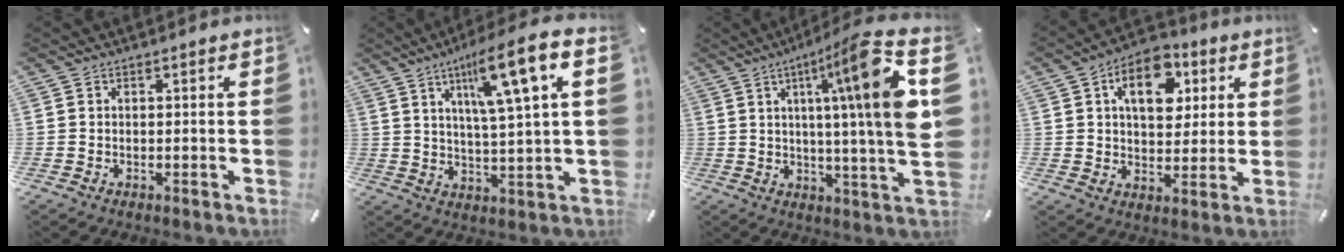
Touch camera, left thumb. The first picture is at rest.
{"total": 11.1, "force": [4.9, 1.1, 9.9], "torque": [-0.161, -0.020, 0.077]}
{"total": 21.4, "force": [6.8, 1.0, 20.2], "torque": [-0.307, -0.045, 0.084]}
{"total": 12.9, "force": [4.8, 8.6, 8.3], "torque": [-0.113, -0.006, 0.080]}